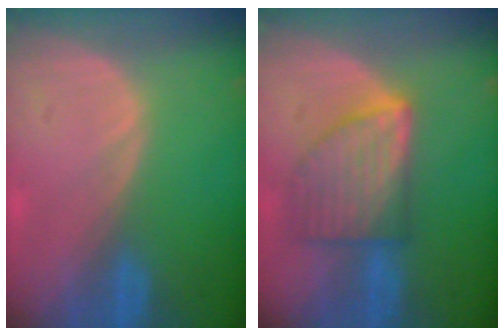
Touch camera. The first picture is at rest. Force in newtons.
{"total": 7.6, "press": 7.6, "slide": 0.3}